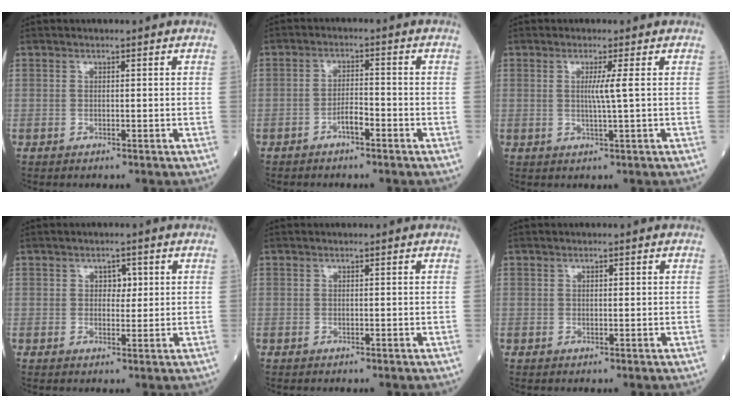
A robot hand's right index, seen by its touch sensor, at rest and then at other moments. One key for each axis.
{"total": 2.9, "fx": -1.8, "fy": 0.7, "fz": 2.2, "tx": -0.034, "ty": 0.005, "tz": -0.035}
{"total": 2.7, "fx": 0.4, "fy": -0.9, "fz": 2.5, "tx": -0.048, "ty": -0.006, "tz": 0.006}
{"total": 2.3, "fx": 0.7, "fy": 1.5, "fz": 1.6, "tx": -0.015, "ty": 0.003, "tz": 0.008}
{"total": 0.0}
{"total": 0.7, "fx": 0.2, "fy": 0.3, "fz": 0.5, "tx": -0.008, "ty": 0.000, "tz": 0.004}